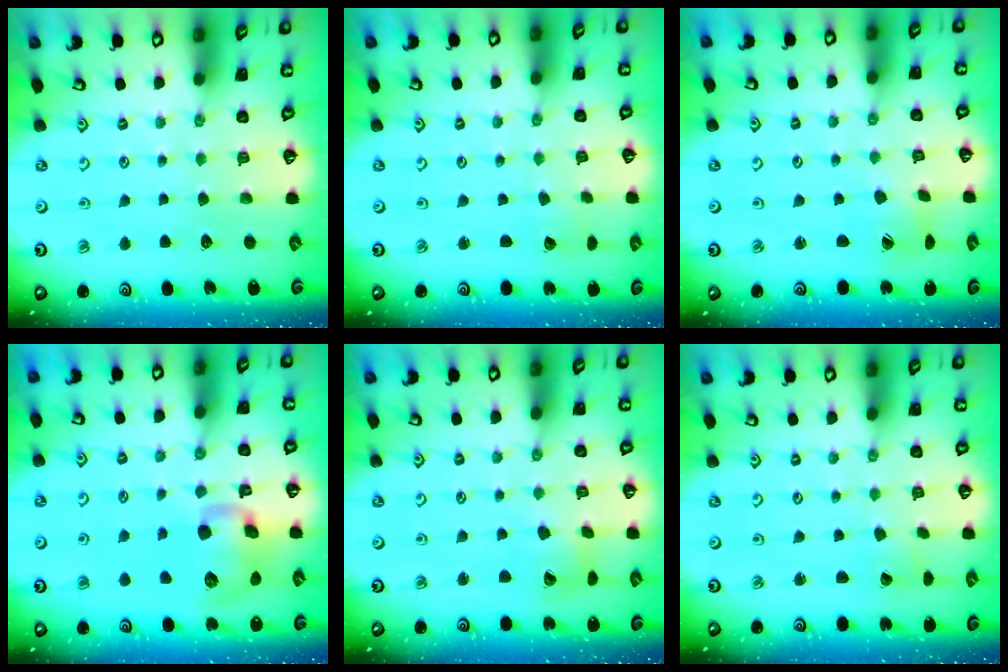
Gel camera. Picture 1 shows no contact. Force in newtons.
{"total": 1.7, "press": 1.7, "slide": 0.1}
{"total": 2.5, "press": 2.5, "slide": 0.4}
{"total": 12.7, "press": 12.5, "slide": 2.0}
{"total": 7.4, "press": 7.3, "slide": 1.1}
{"total": 1.8, "press": 1.7, "slide": 0.1}